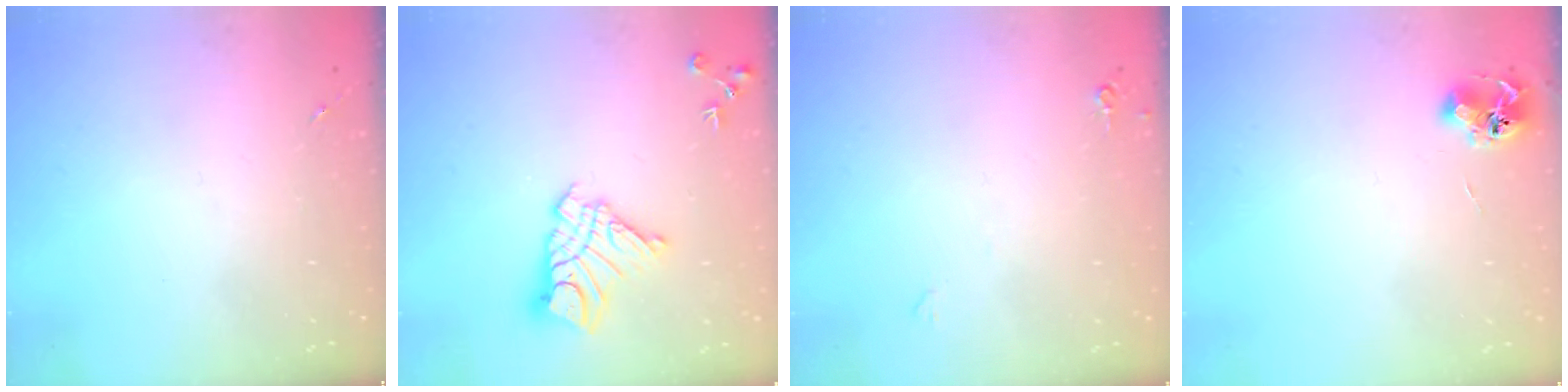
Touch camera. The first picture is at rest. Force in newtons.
{"total": 13.7, "press": 13.6, "slide": 1.2}
{"total": 3.8, "press": 3.8, "slide": 0.6}
{"total": 6.8, "press": 6.8, "slide": 0.9}